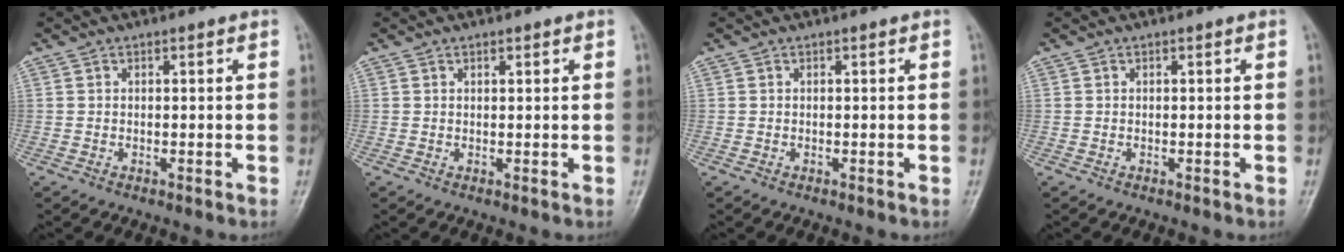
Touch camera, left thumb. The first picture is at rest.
{"total": 0.8, "force": [0.5, 0.4, 0.5], "torque": [-0.005, -0.002, 0.008]}
{"total": 0.0}
{"total": 0.0}